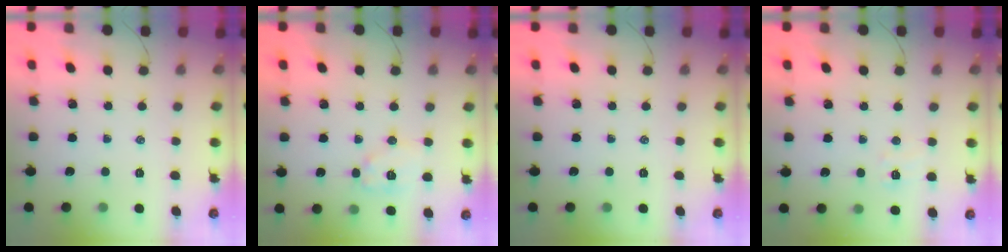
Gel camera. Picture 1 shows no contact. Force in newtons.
{"total": 9.0, "press": 9.0, "slide": 0.2}
{"total": 0.0}
{"total": 6.0, "press": 5.7, "slide": 1.6}